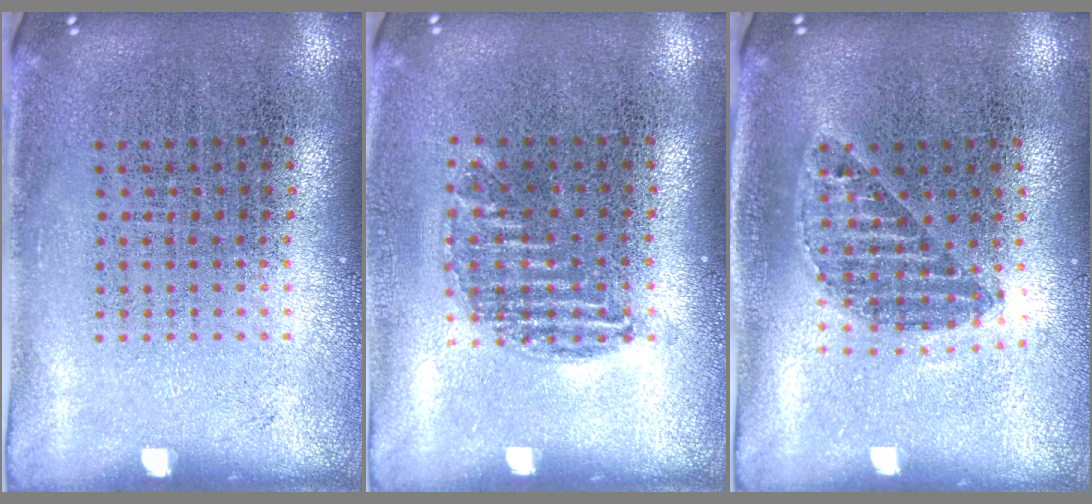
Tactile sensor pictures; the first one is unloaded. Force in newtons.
{"total": 1.0, "press": 0.8, "slide": 0.5}
{"total": 1.2, "press": 1.0, "slide": 0.5}